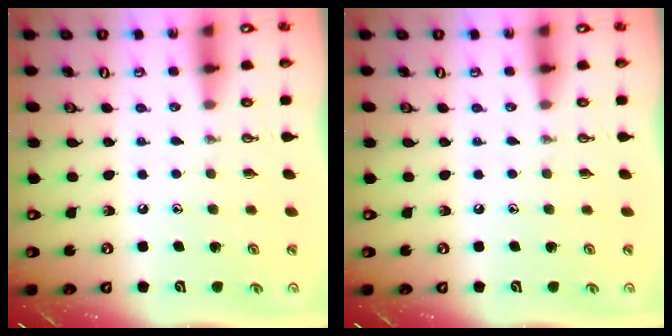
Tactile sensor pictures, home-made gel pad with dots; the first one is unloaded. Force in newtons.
{"total": 0.0}